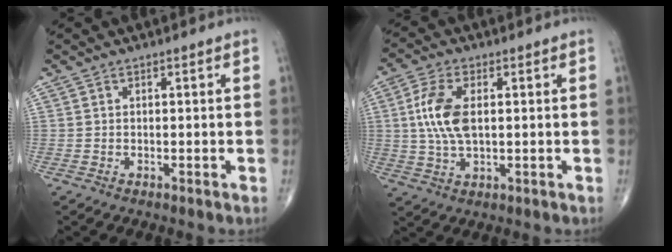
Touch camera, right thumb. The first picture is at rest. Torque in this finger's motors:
{"motor_torque": [0.34, 2.42, 0.84, 0.08, 0.14]}